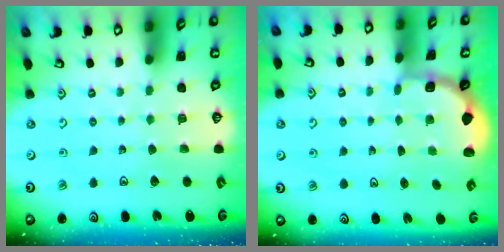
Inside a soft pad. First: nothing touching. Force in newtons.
{"total": 2.0, "press": 1.8, "slide": 0.7}